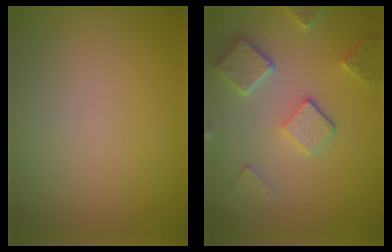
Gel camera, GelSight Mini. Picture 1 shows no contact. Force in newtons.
{"total": 4.9, "press": 3.8, "slide": 3.1}